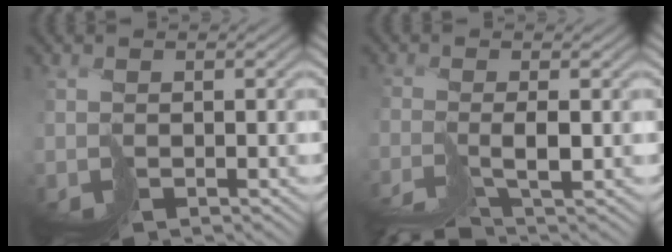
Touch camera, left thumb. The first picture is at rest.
{"total": 4.4, "force": [-3.6, -0.3, 2.5], "torque": [-0.030, -0.003, -0.066]}